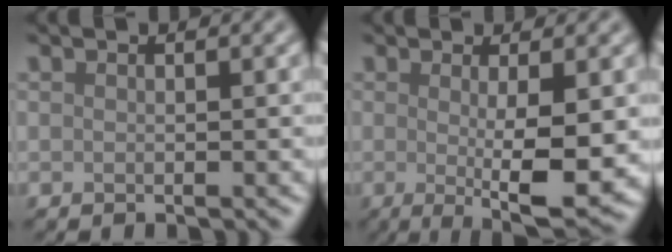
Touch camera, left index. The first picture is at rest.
{"total": 6.7, "force": [-0.5, 1.3, 6.6], "torque": [-0.097, -0.013, -0.003]}